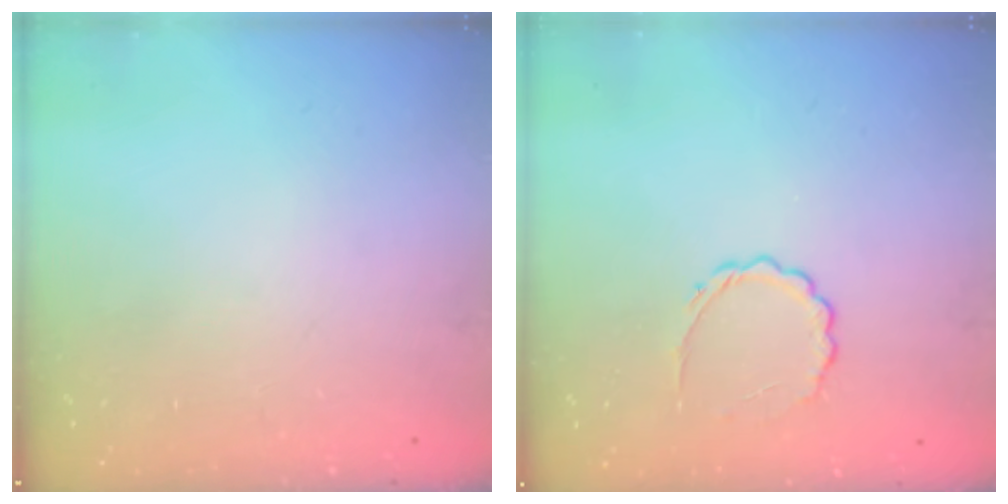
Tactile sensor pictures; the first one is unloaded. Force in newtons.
{"total": 4.9, "press": 4.7, "slide": 1.3}